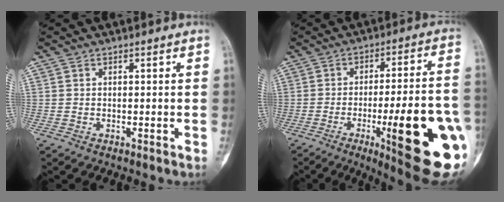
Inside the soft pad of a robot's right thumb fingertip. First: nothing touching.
{"total": 23.5, "force": [-6.9, 4.7, 21.9], "torque": [-0.255, 0.002, -0.083]}